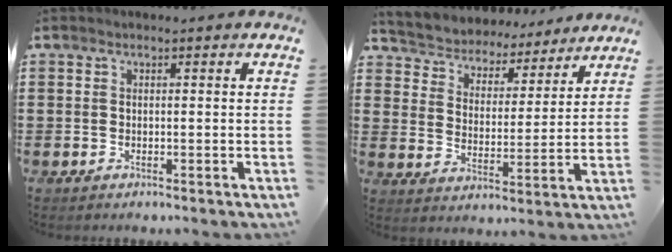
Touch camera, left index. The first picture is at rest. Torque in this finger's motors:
{"motor_torque": [1.29, -0.84, 0.56, 0.10]}